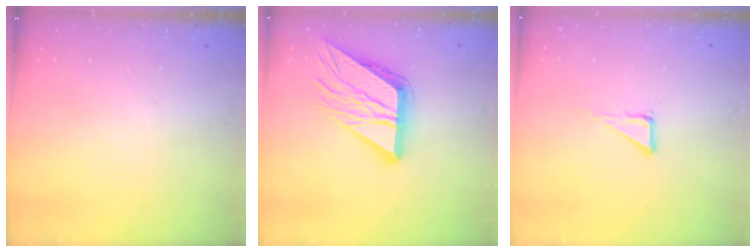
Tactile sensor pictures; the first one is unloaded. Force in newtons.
{"total": 18.8, "press": 18.6, "slide": 2.2}
{"total": 4.7, "press": 4.7, "slide": 0.2}